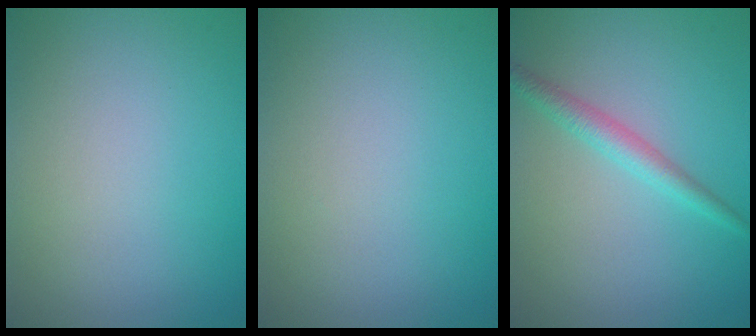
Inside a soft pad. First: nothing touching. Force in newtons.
{"total": 0.0}
{"total": 2.3, "press": 2.2, "slide": 0.1}